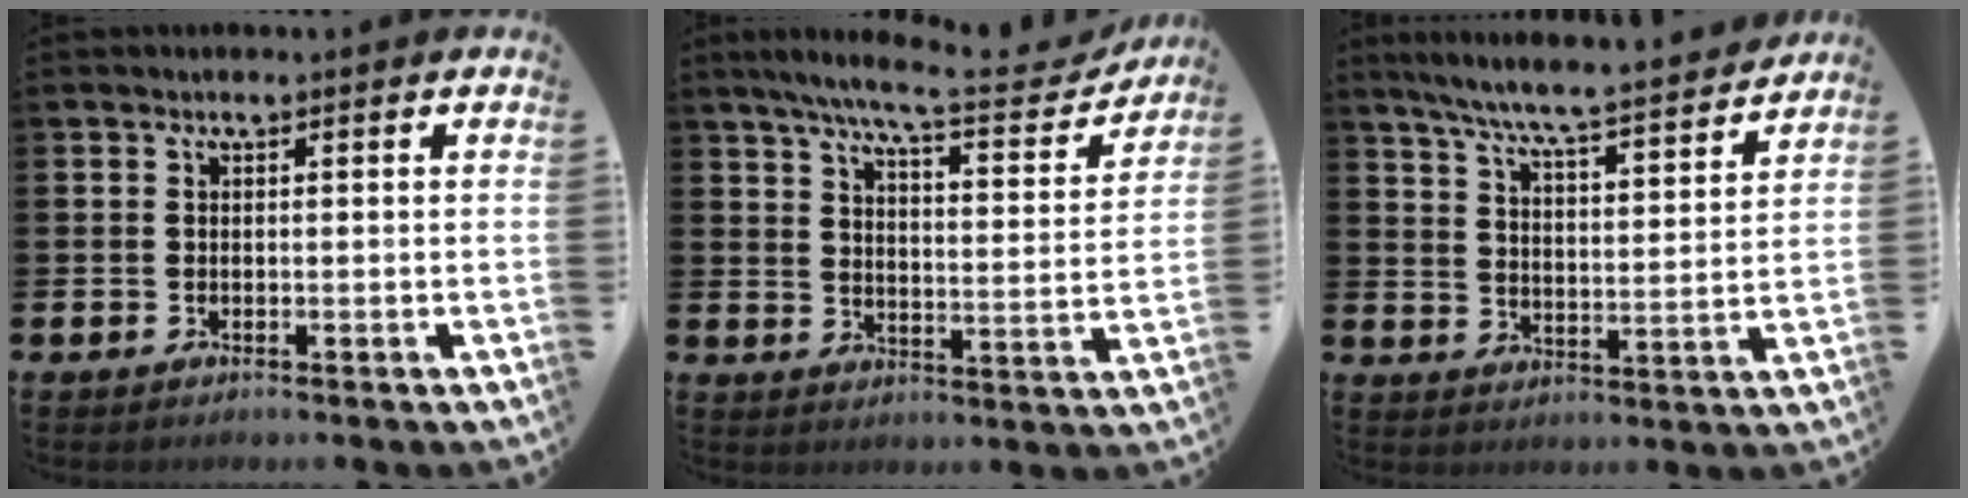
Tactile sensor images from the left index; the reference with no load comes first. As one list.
[{"total": 8.3, "force": [7.4, 0.6, 3.6], "torque": [-0.082, -0.051, 0.122]}, {"total": 7.7, "force": [7.2, -0.1, 2.6], "torque": [-0.078, -0.054, 0.123]}]